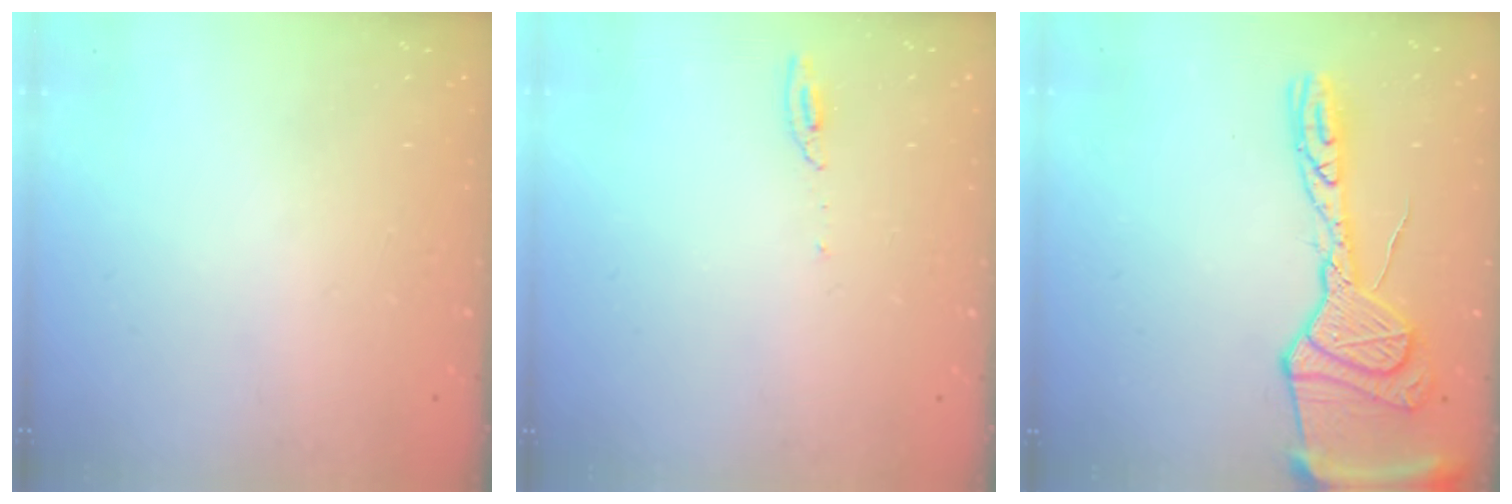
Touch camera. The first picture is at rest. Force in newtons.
{"total": 4.1, "press": 4.0, "slide": 0.7}
{"total": 19.1, "press": 19.0, "slide": 1.7}